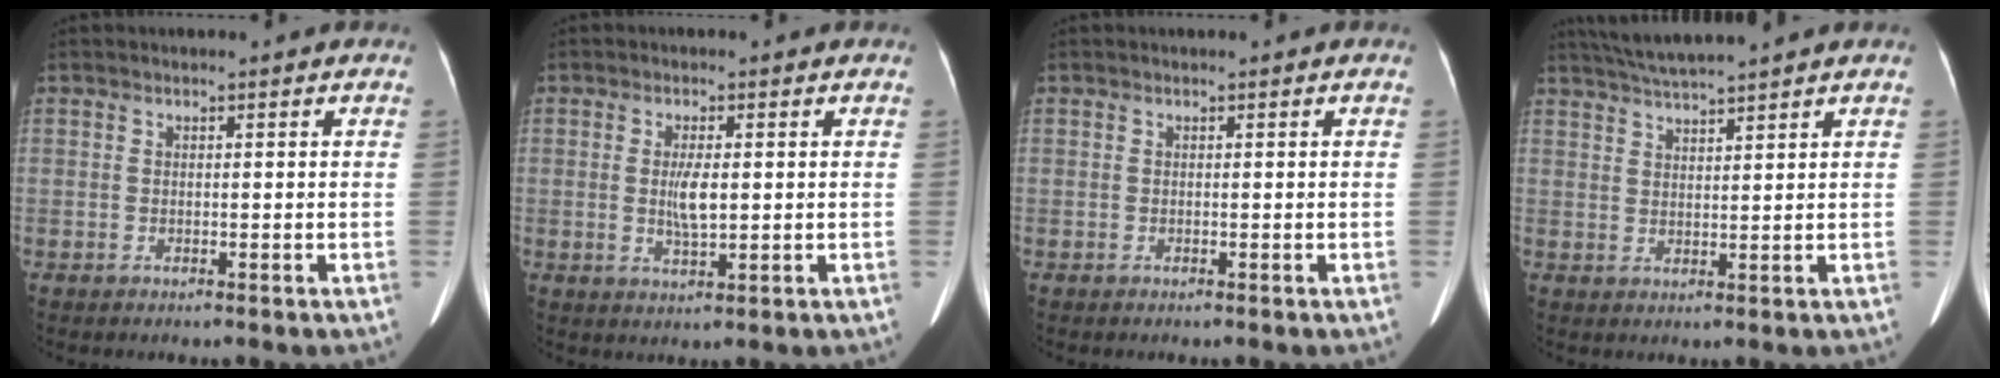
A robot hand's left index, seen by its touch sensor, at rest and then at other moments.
{"total": 3.9, "force": [0.1, 0.9, 3.8], "torque": [-0.076, -0.001, 0.004]}
{"total": 0.0}
{"total": 6.8, "force": [6.2, -1.0, 2.7], "torque": [-0.055, 0.023, 0.109]}